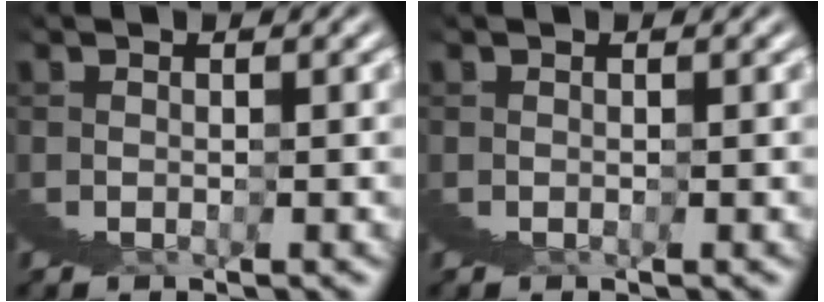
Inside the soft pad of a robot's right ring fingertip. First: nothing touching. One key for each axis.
{"total": 0.0}